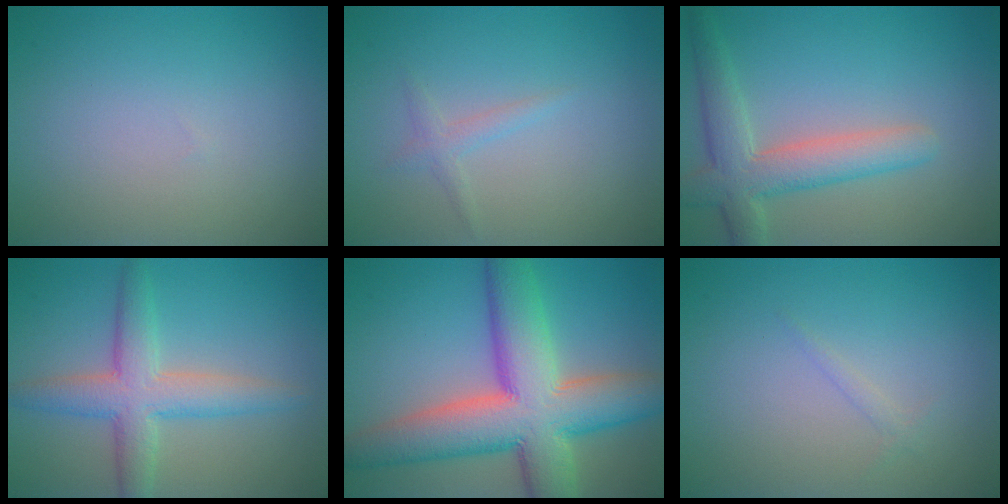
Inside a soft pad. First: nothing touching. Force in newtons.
{"total": 1.1, "press": 1.1, "slide": 0.1}
{"total": 5.1, "press": 5.0, "slide": 0.5}
{"total": 5.0, "press": 5.0, "slide": 0.3}
{"total": 12.2, "press": 12.2, "slide": 0.7}
{"total": 0.6, "press": 0.6, "slide": 0.1}